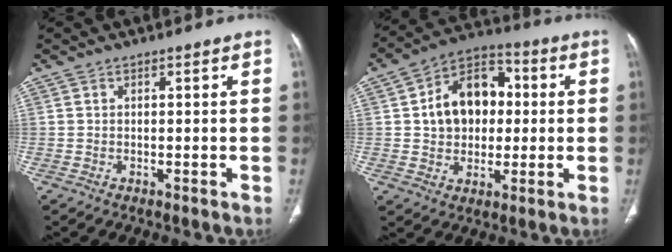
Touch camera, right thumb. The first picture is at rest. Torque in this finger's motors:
{"motor_torque": [0.86, 0.93, 0.21, -0.18, 0.11]}